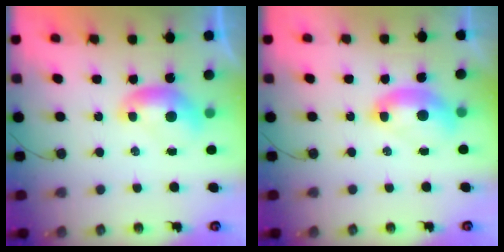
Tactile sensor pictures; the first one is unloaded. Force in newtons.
{"total": 2.6, "press": 2.6, "slide": 0.6}